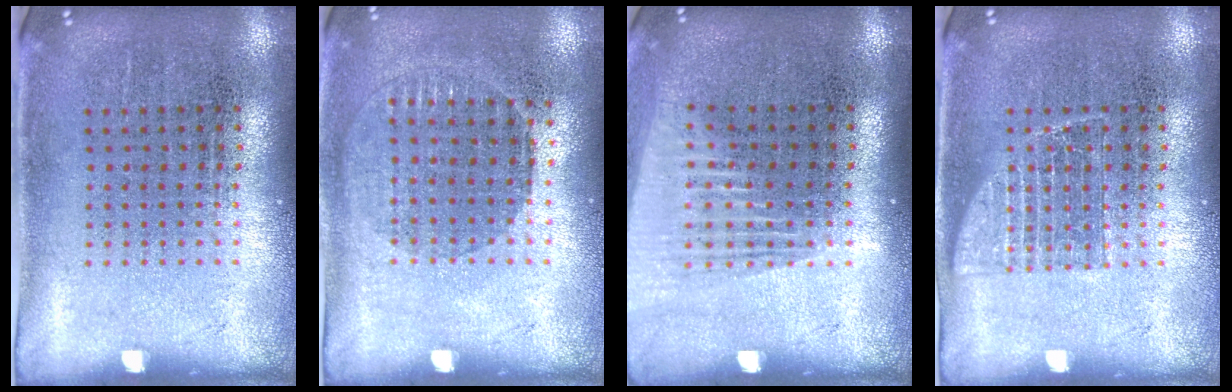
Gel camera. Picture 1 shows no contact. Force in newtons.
{"total": 0.9, "press": 0.9, "slide": 0.3}
{"total": 1.4, "press": 1.2, "slide": 0.7}
{"total": 1.8, "press": 1.7, "slide": 0.5}